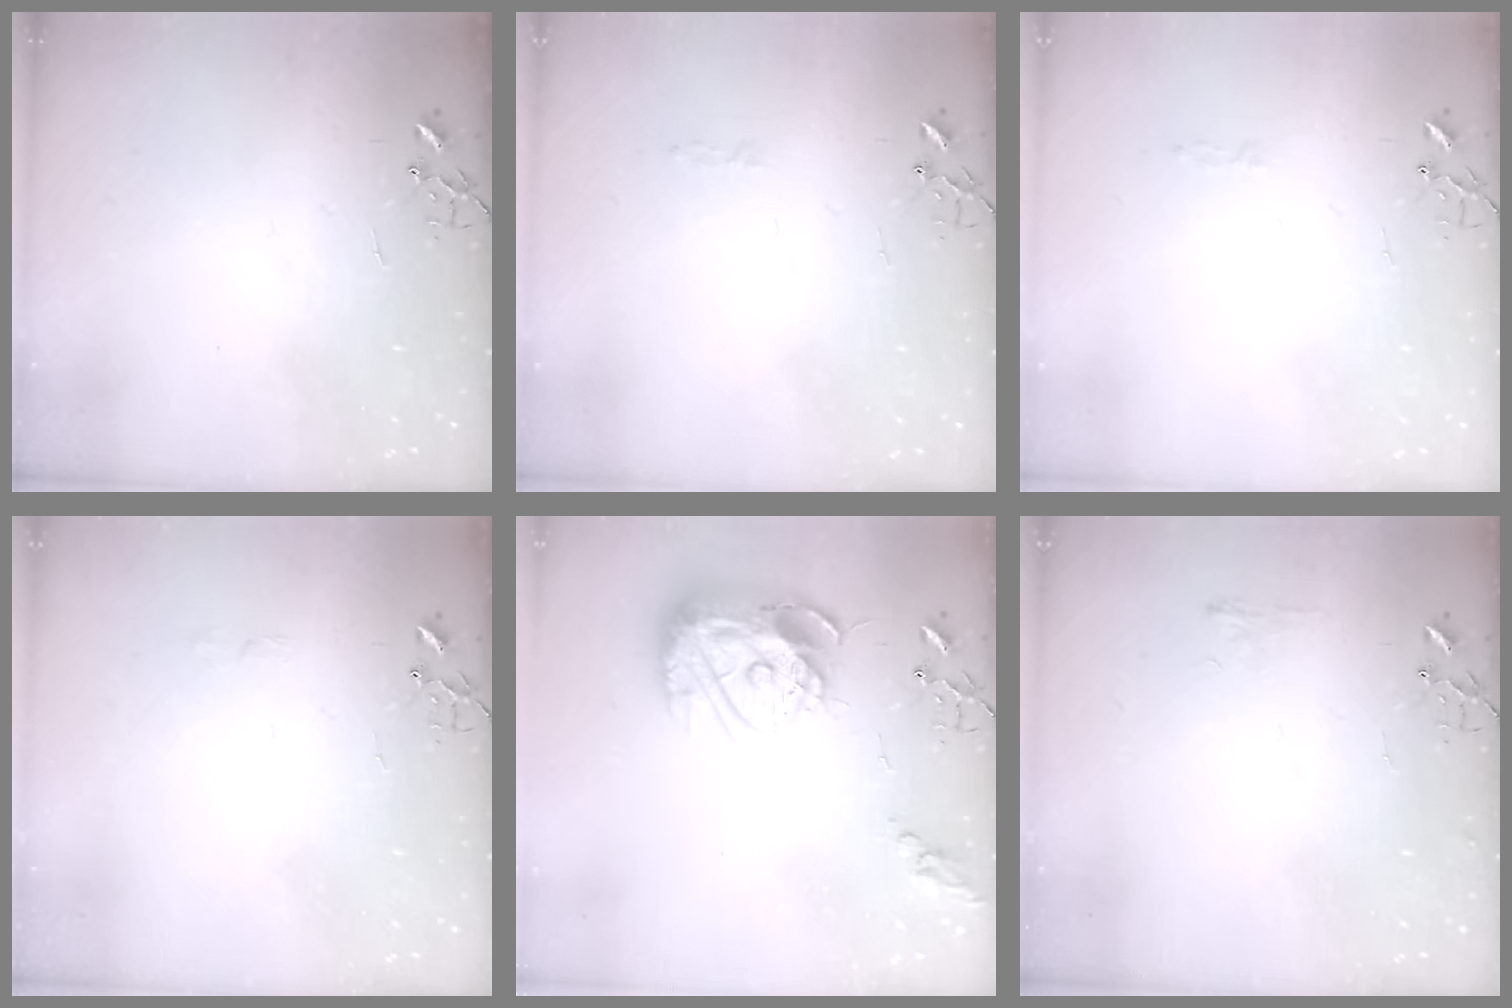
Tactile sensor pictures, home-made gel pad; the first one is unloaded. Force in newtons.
{"total": 2.8, "press": 2.8, "slide": 0.4}
{"total": 2.8, "press": 2.8, "slide": 0.4}
{"total": 3.7, "press": 3.6, "slide": 0.5}
{"total": 16.9, "press": 16.8, "slide": 1.7}
{"total": 5.7, "press": 5.7, "slide": 0.8}